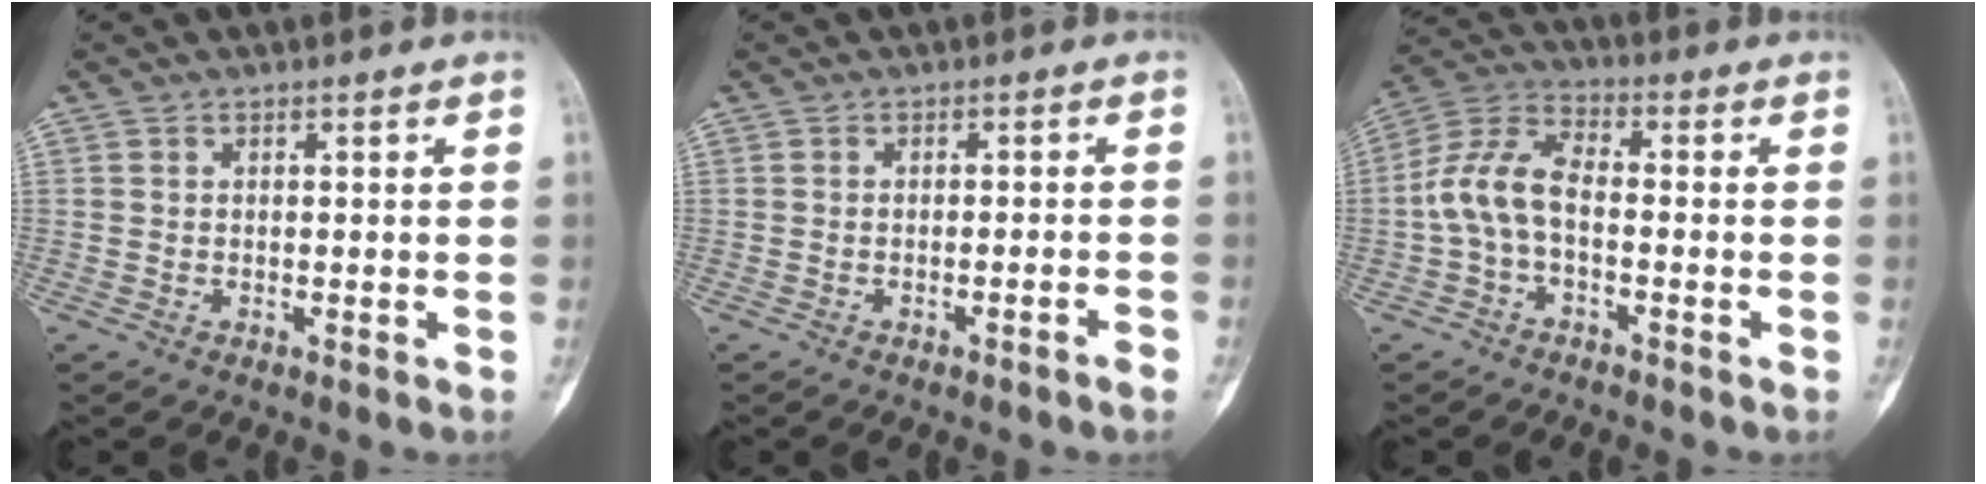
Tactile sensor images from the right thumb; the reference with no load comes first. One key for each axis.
{"total": 2.0, "fx": -1.4, "fy": -0.2, "fz": 1.4, "tx": -0.031, "ty": 0.009, "tz": -0.017}
{"total": 8.7, "fx": -1.6, "fy": 4.6, "fz": 7.1, "tx": -0.146, "ty": 0.033, "tz": -0.042}